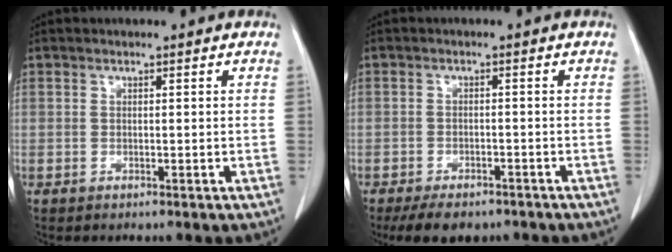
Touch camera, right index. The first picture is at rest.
{"total": 7.4, "force": [-5.8, 3.2, 3.2], "torque": [-0.042, -0.003, -0.081]}